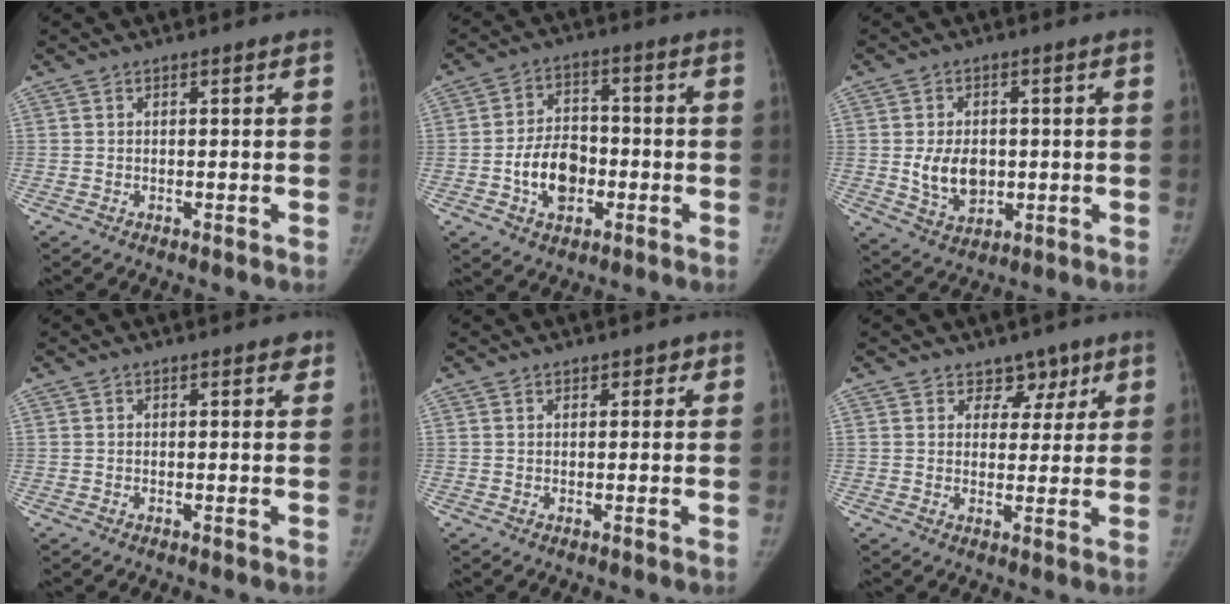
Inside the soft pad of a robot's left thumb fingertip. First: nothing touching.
{"total": 10.0, "force": [-2.6, 7.1, 6.6], "torque": [-0.085, 0.019, -0.045]}
{"total": 8.1, "force": [-0.2, 5.9, 5.6], "torque": [-0.076, -0.009, 0.008]}
{"total": 1.3, "force": [0.8, 0.6, 0.7], "torque": [0.001, -0.002, 0.007]}
{"total": 1.4, "force": [0.9, 1.0, 0.4], "torque": [0.012, -0.003, 0.008]}
{"total": 4.8, "force": [3.2, 3.4, 0.9], "torque": [0.025, -0.016, 0.046]}